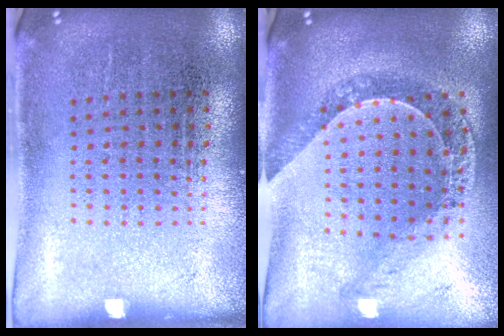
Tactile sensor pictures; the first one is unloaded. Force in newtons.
{"total": 1.1, "press": 1.1, "slide": 0.2}